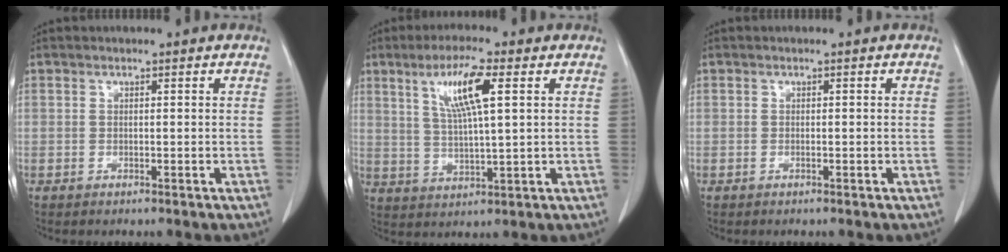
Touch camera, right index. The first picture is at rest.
{"total": 8.6, "force": [3.4, 0.7, 7.8], "torque": [-0.150, 0.004, 0.064]}
{"total": 0.0}